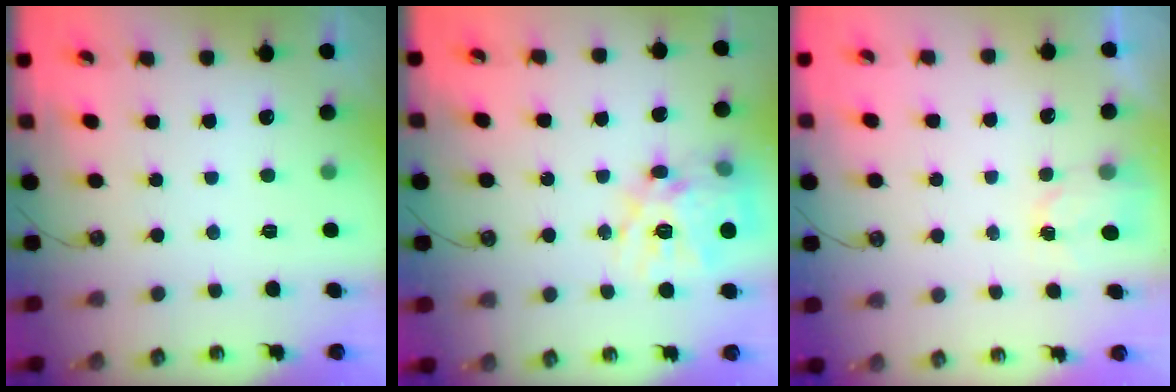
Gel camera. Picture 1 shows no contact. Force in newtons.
{"total": 18.0, "press": 17.9, "slide": 1.7}
{"total": 2.4, "press": 2.4, "slide": 0.3}